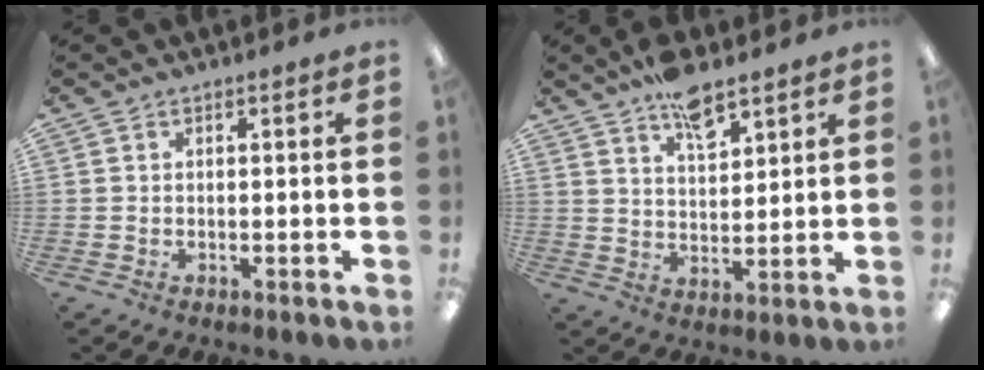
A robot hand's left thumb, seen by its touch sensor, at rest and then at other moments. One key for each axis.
{"total": 8.6, "fx": 6.4, "fy": 3.5, "fz": 4.6, "tx": -0.075, "ty": -0.034, "tz": 0.112}